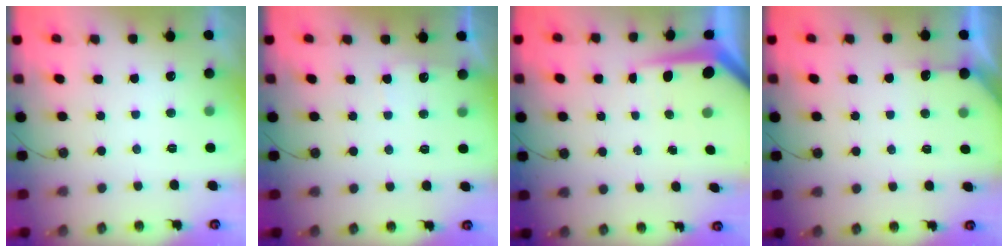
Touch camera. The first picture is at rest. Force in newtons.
{"total": 3.0, "press": 3.0, "slide": 0.4}
{"total": 6.4, "press": 6.4, "slide": 0.7}
{"total": 4.7, "press": 4.6, "slide": 0.5}